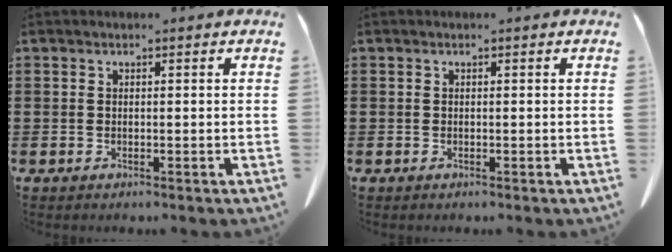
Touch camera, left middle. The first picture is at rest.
{"total": 0.0}